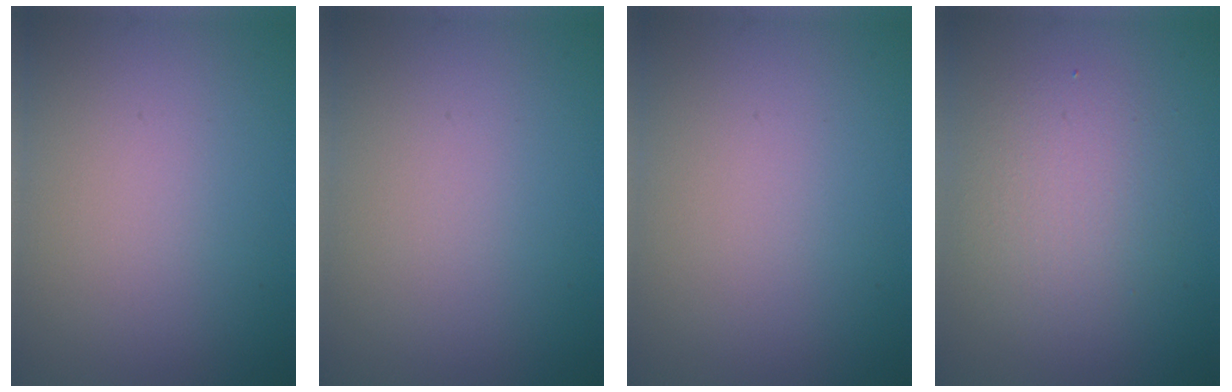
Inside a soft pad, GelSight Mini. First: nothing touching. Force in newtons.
{"total": 0.0}
{"total": 0.0}
{"total": 3.6, "press": 3.6, "slide": 0.1}